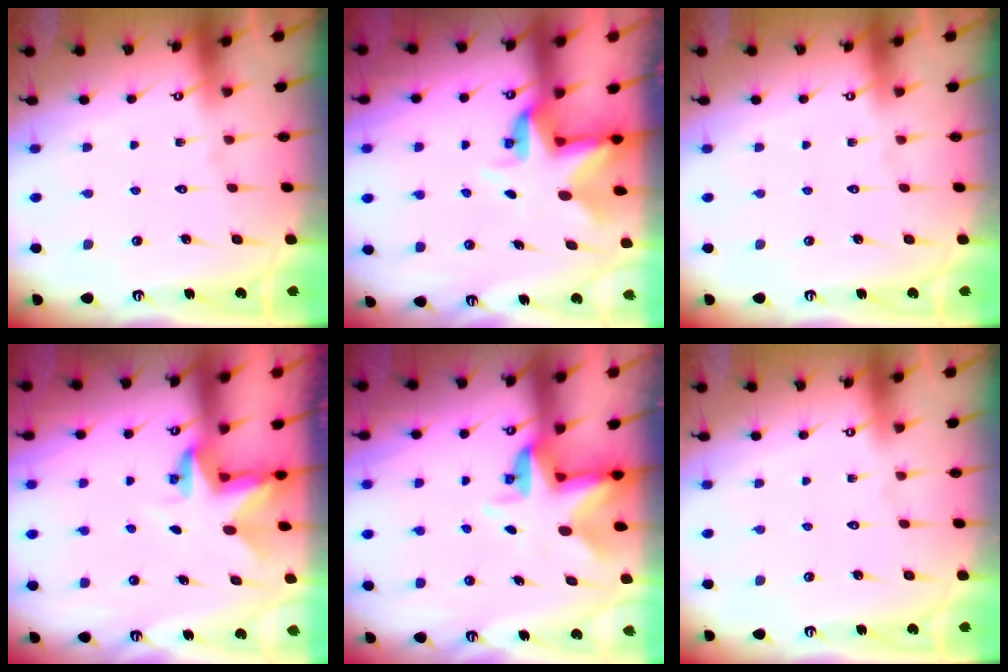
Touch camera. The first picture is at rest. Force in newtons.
{"total": 5.1, "press": 5.1, "slide": 0.3}
{"total": 0.0}
{"total": 2.8, "press": 2.8, "slide": 0.2}
{"total": 5.1, "press": 5.1, "slide": 0.6}
{"total": 0.0}